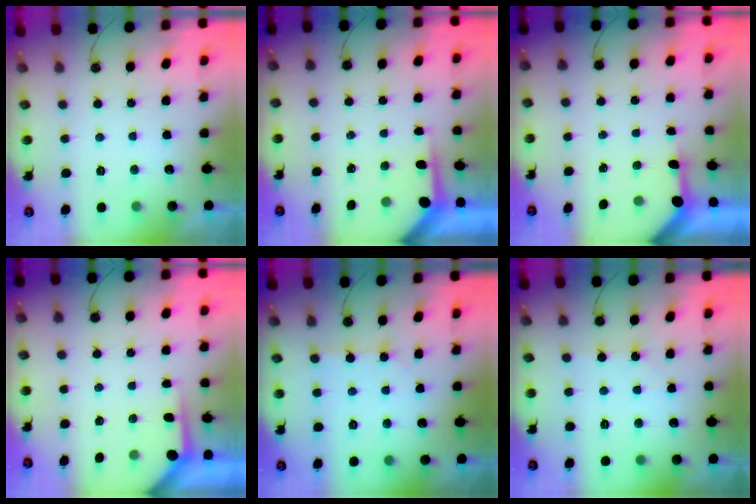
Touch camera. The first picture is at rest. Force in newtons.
{"total": 4.0, "press": 4.0, "slide": 0.3}
{"total": 3.3, "press": 3.3, "slide": 0.3}
{"total": 3.4, "press": 3.4, "slide": 0.4}
{"total": 2.2, "press": 2.2, "slide": 0.4}
{"total": 3.6, "press": 3.5, "slide": 0.6}